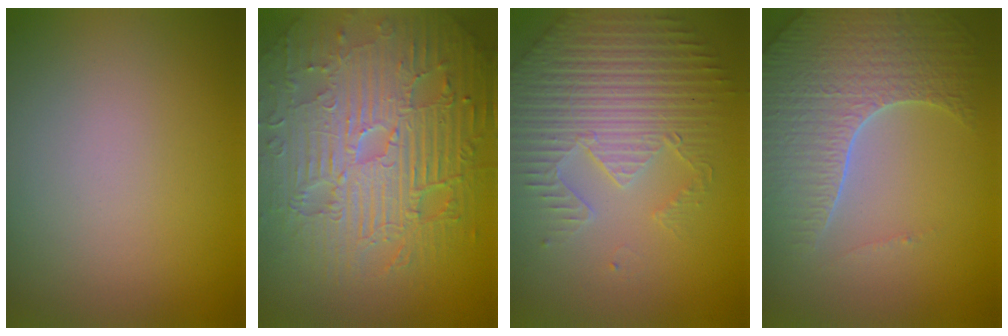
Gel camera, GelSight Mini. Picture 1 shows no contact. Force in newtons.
{"total": 11.3, "press": 7.2, "slide": 8.7}
{"total": 4.8, "press": 4.4, "slide": 1.9}
{"total": 6.4, "press": 5.0, "slide": 4.0}